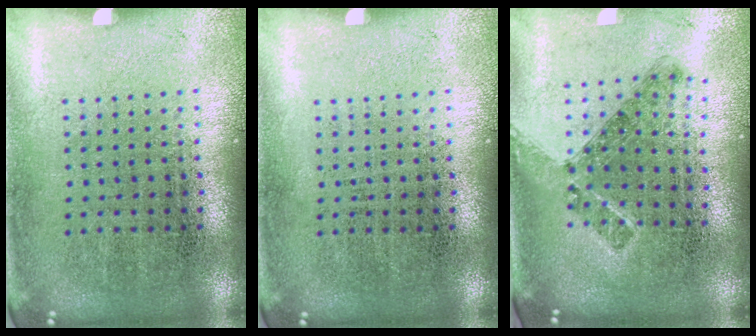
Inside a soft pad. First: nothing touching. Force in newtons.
{"total": 0.0}
{"total": 0.8, "press": 0.8, "slide": 0.3}